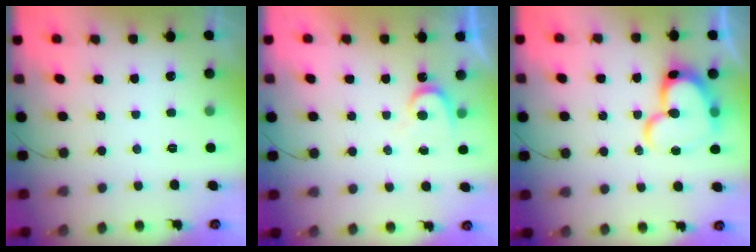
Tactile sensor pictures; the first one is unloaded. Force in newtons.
{"total": 5.1, "press": 5.0, "slide": 0.4}
{"total": 17.1, "press": 17.0, "slide": 1.7}